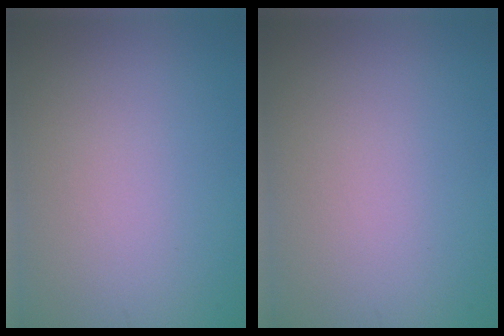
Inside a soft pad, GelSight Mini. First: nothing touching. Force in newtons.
{"total": 0.0}